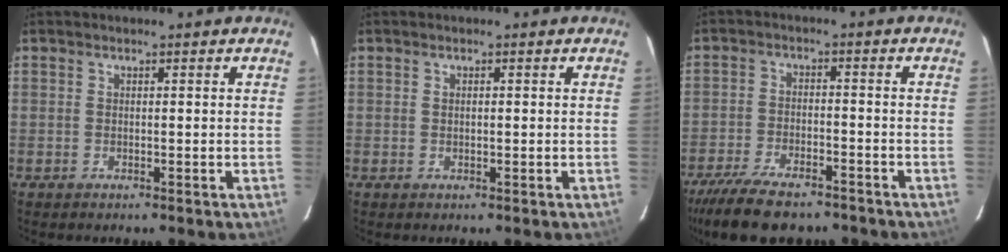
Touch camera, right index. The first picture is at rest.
{"total": 0.6, "force": [0.1, 0.3, 0.5], "torque": [-0.010, 0.002, 0.003]}
{"total": 14.0, "force": [-11.3, 4.7, 6.8], "torque": [-0.154, -0.024, -0.186]}